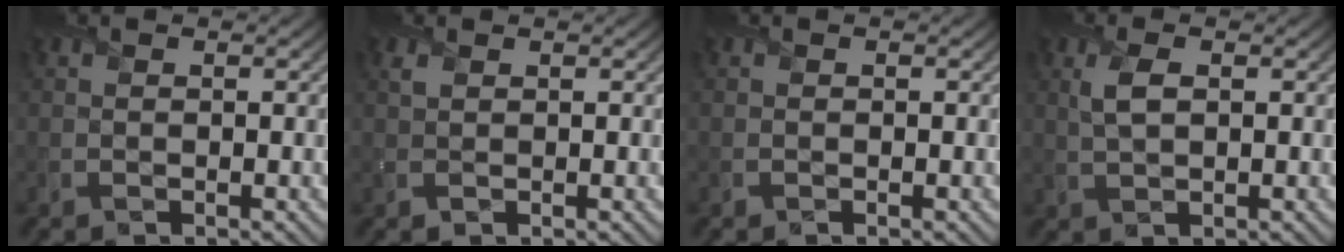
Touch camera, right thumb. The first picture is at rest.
{"total": 0.8, "force": [0.7, 0.3, 0.2], "torque": [-0.008, 0.000, 0.014]}
{"total": 0.0}
{"total": 2.8, "force": [0.8, 1.2, 2.4], "torque": [-0.060, 0.002, 0.019]}